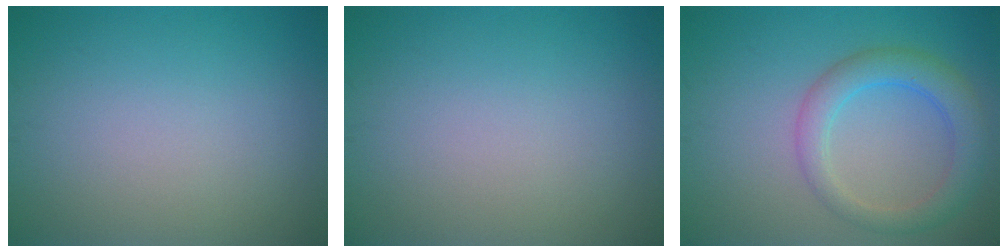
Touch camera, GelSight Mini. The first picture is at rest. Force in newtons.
{"total": 0.0}
{"total": 4.2, "press": 4.2, "slide": 0.1}